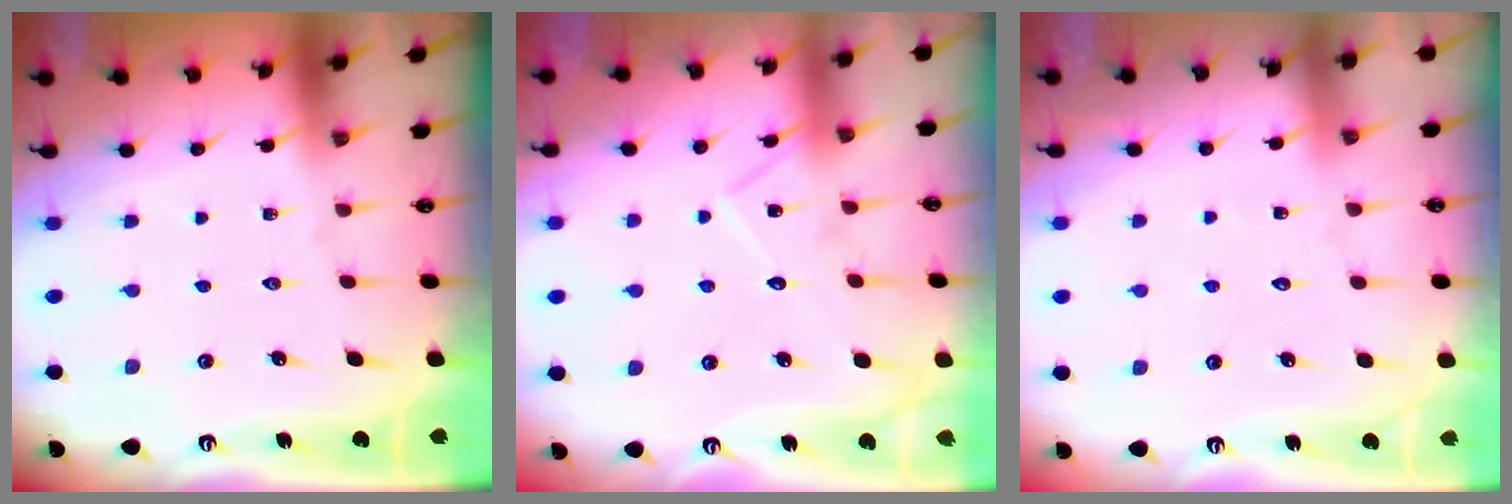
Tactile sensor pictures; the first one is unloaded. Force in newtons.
{"total": 11.0, "press": 11.0, "slide": 0.7}
{"total": 4.5, "press": 4.4, "slide": 0.5}